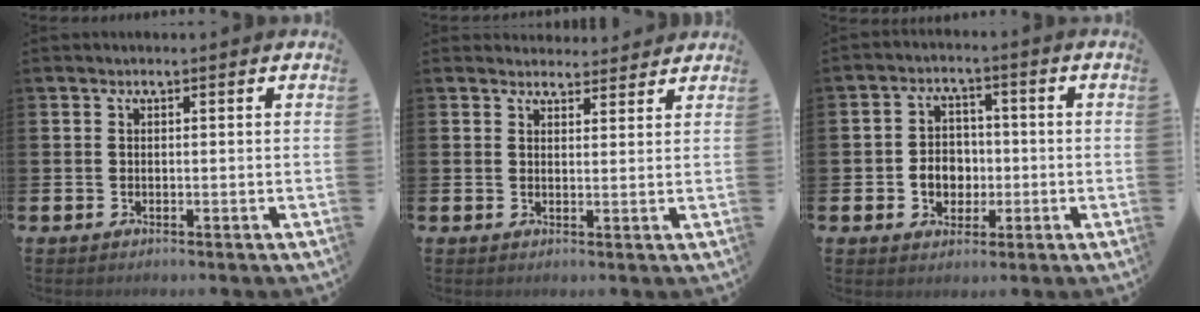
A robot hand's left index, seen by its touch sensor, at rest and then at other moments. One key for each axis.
{"total": 2.9, "fx": 2.8, "fy": 0.7, "fz": -0.2, "tx": 0.012, "ty": -0.018, "tz": 0.049}
{"total": 4.4, "fx": -0.8, "fy": 3.8, "fz": 2.1, "tx": -0.027, "ty": 0.003, "tz": -0.023}